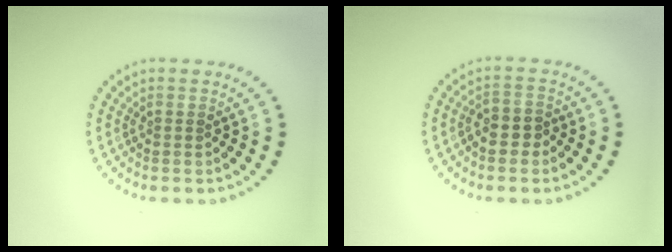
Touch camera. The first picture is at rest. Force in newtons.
{"total": 1.7, "press": 1.6, "slide": 0.8}